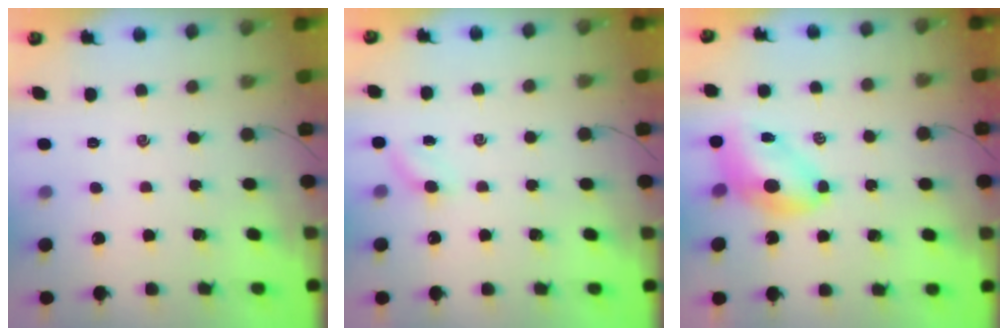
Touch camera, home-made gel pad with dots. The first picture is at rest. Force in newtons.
{"total": 4.1, "press": 3.9, "slide": 1.3}
{"total": 7.0, "press": 6.9, "slide": 1.2}